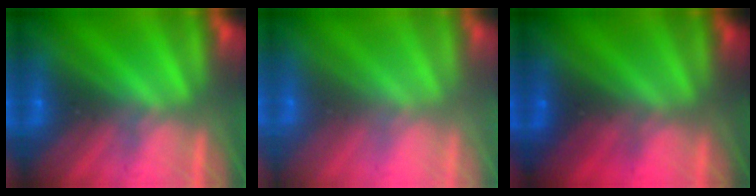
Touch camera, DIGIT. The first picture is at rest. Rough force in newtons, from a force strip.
{"total": 2.4}
{"total": 2.2}